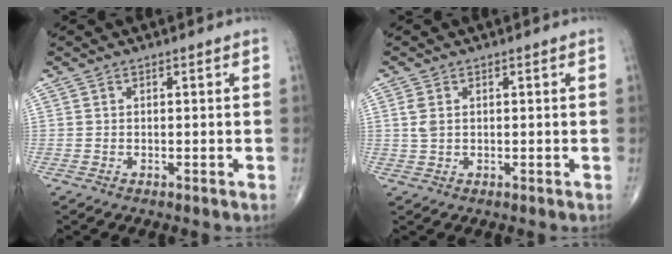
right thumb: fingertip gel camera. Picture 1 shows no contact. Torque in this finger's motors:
{"motor_torque": [0.00, 0.00, 0.30, 0.22, 0.03]}